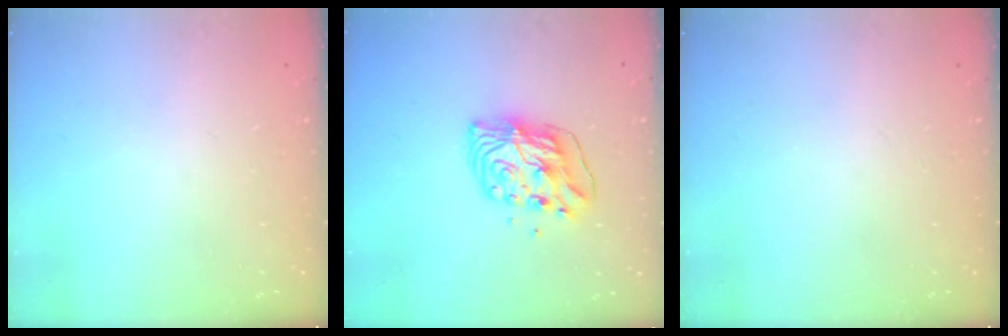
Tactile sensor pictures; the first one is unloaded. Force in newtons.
{"total": 9.7, "press": 9.6, "slide": 0.8}
{"total": 0.0}